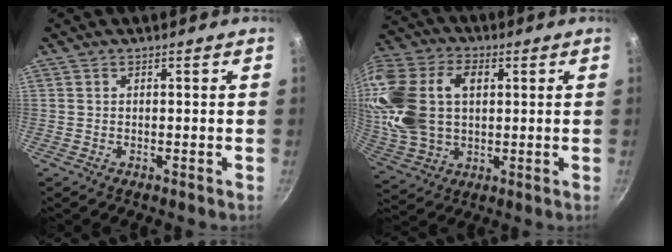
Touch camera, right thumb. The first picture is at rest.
{"total": 20.3, "force": [3.4, 13.7, 14.5], "torque": [-0.293, 0.014, 0.065]}